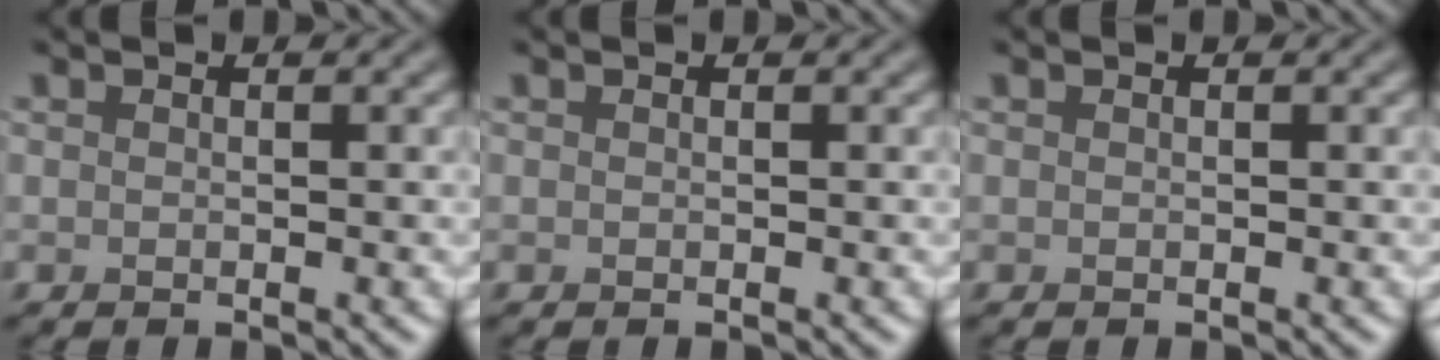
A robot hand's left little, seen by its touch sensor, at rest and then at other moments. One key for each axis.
{"total": 0.0}
{"total": 0.0}